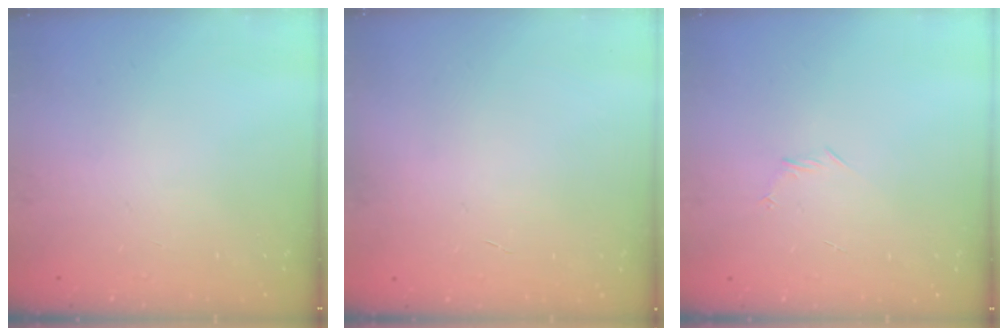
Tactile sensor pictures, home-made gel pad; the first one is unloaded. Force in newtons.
{"total": 0.0}
{"total": 4.1, "press": 3.9, "slide": 1.2}